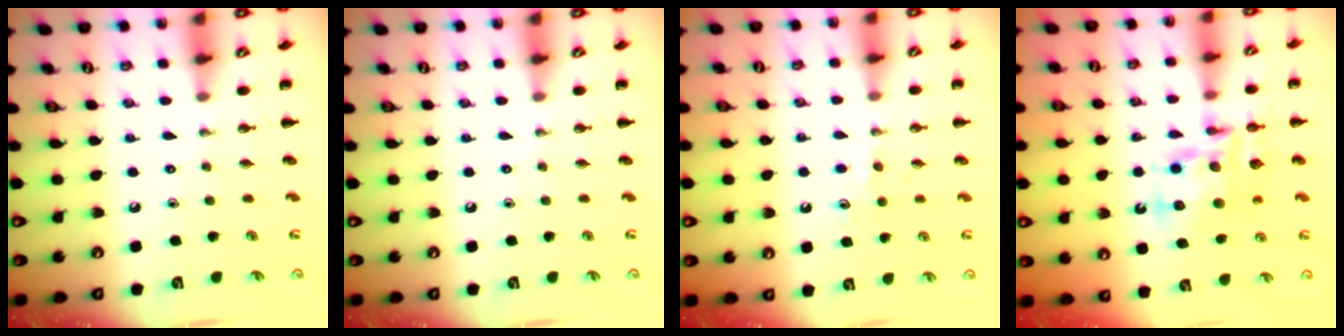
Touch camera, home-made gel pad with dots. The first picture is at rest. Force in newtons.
{"total": 0.0}
{"total": 4.6, "press": 4.4, "slide": 1.4}
{"total": 14.6, "press": 14.2, "slide": 3.4}